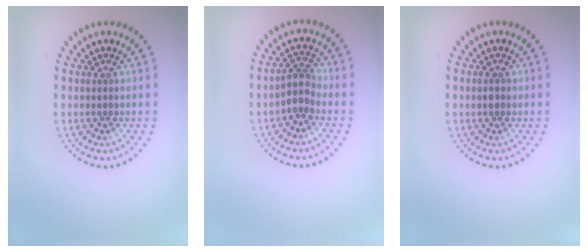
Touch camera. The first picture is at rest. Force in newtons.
{"total": 2.1, "press": 1.7, "slide": 1.2}
{"total": 1.2, "press": 1.2, "slide": 0.0}